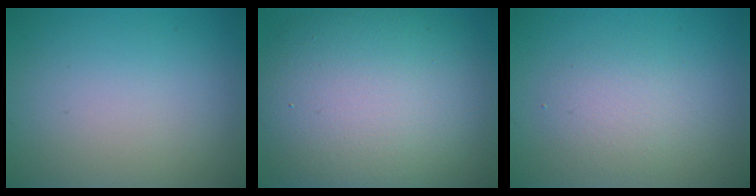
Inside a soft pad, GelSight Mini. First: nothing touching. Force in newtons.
{"total": 14.1, "press": 14.1, "slide": 0.8}
{"total": 2.4, "press": 2.4, "slide": 0.2}